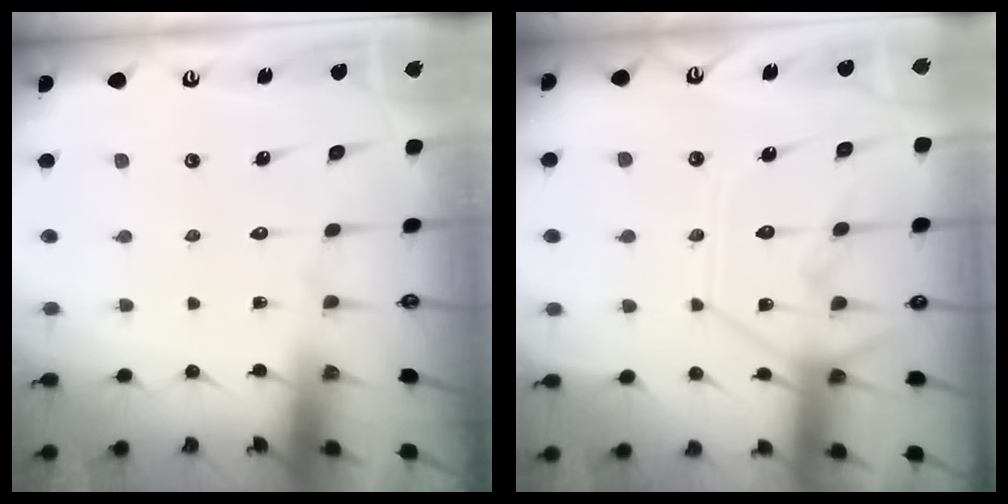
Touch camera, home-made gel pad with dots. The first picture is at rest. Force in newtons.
{"total": 12.7, "press": 12.7, "slide": 1.2}